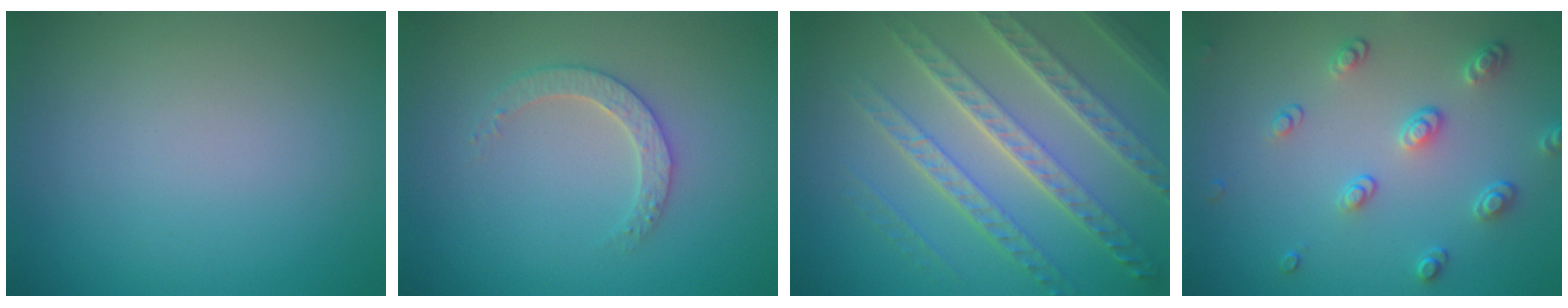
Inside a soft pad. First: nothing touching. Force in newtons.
{"total": 2.5, "press": 2.4, "slide": 0.7}
{"total": 7.4, "press": 5.2, "slide": 5.3}
{"total": 2.8, "press": 2.5, "slide": 1.1}